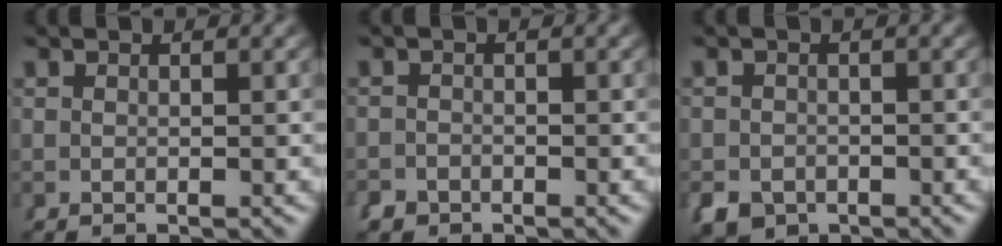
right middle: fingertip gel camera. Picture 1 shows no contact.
{"total": 2.0, "force": [-1.8, 0.9, -0.3], "torque": [0.014, -0.018, -0.025]}
{"total": 3.8, "force": [-2.8, 2.5, 0.9], "torque": [-0.007, -0.029, -0.036]}